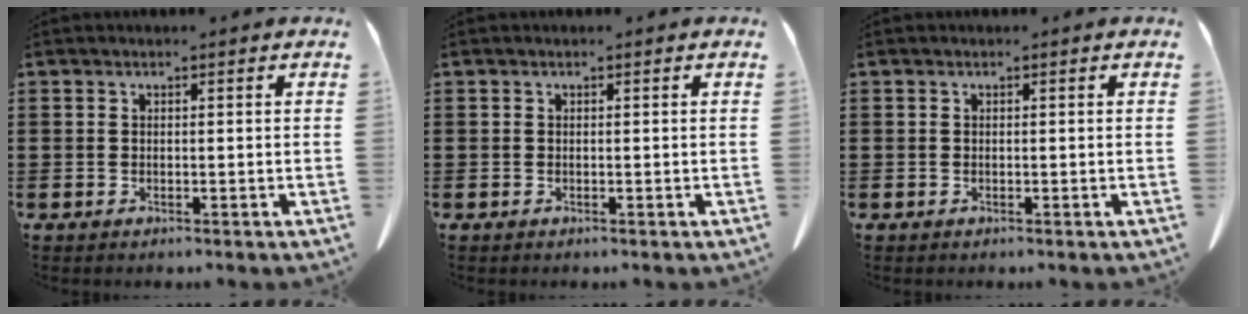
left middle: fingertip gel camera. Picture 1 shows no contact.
{"total": 0.0}
{"total": 0.0}